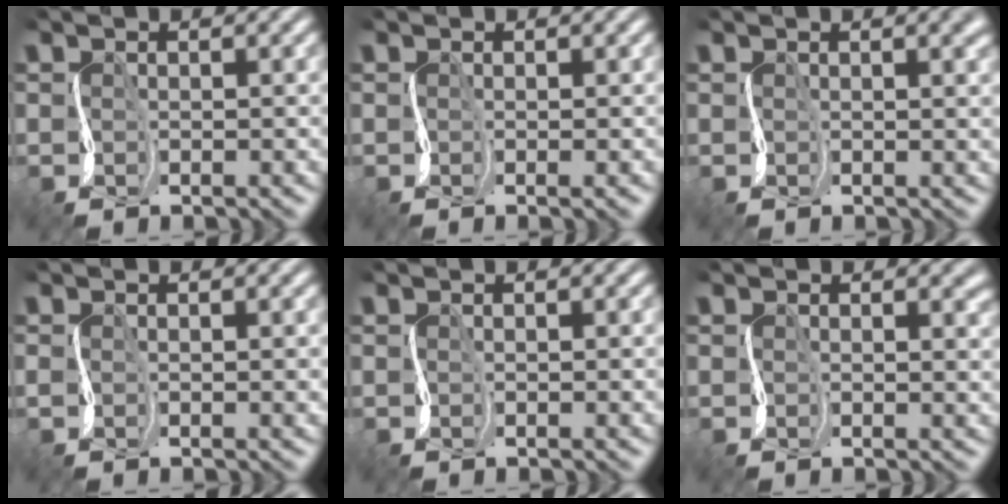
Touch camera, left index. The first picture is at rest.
{"total": 0.6, "force": [0.0, 0.0, 0.6], "torque": [-0.007, 0.000, 0.000]}
{"total": 2.2, "force": [0.7, 0.9, 1.8], "torque": [-0.015, 0.002, 0.008]}
{"total": 0.6, "force": [0.1, 0.2, 0.5], "torque": [-0.010, -0.002, 0.002]}
{"total": 0.0}
{"total": 2.6, "force": [0.6, 1.6, 1.9], "torque": [-0.013, 0.001, 0.007]}